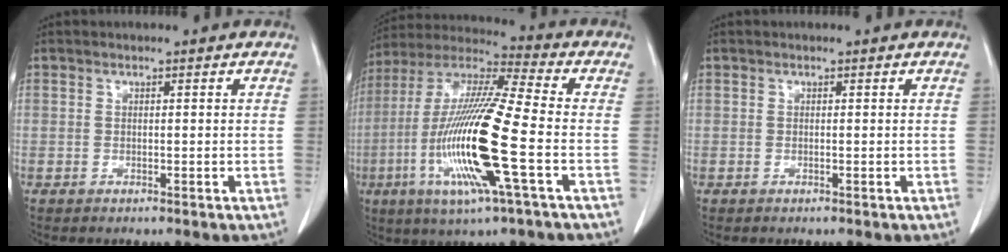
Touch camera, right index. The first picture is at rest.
{"total": 19.4, "force": [-5.1, 0.9, 18.7], "torque": [-0.394, -0.019, -0.102]}
{"total": 0.0}